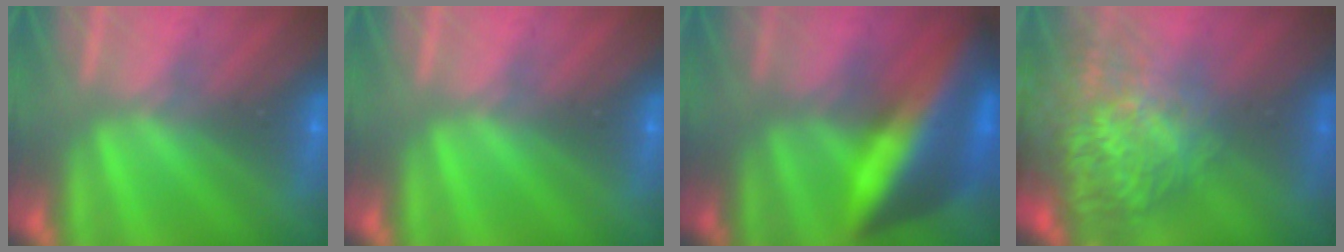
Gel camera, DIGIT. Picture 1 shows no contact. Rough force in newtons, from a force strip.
{"total": 0.0}
{"total": 7.1}
{"total": 7.6}